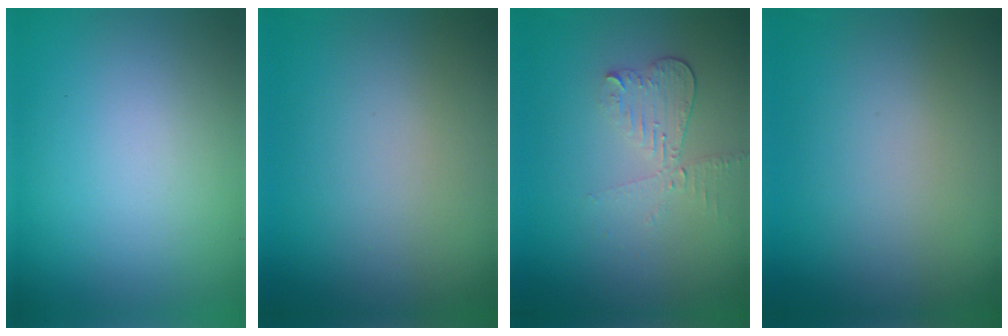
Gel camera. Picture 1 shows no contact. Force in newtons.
{"total": 0.0}
{"total": 2.5, "press": 2.3, "slide": 0.9}
{"total": 0.0}